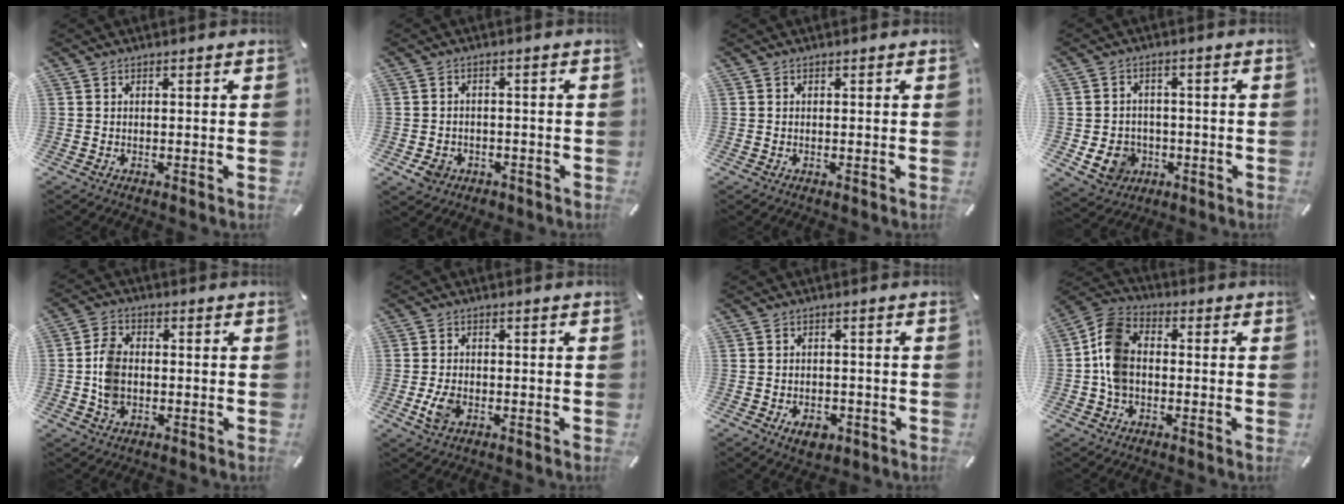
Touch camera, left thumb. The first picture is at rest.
{"total": 4.6, "force": [-2.3, 3.6, 1.7], "torque": [-0.045, 0.005, -0.045]}
{"total": 0.0}
{"total": 8.0, "force": [-2.2, 7.1, 2.9], "torque": [-0.063, 0.013, -0.039]}
{"total": 7.1, "force": [-0.8, 5.3, 4.8], "torque": [-0.095, 0.004, -0.015]}
{"total": 4.7, "force": [-1.4, 3.2, 3.2], "torque": [-0.080, -0.003, -0.028]}
{"total": 4.6, "force": [-1.9, 3.2, 2.7], "torque": [-0.039, 0.006, -0.035]}
{"total": 9.8, "force": [-1.2, 7.5, 6.3], "torque": [-0.136, 0.023, -0.019]}